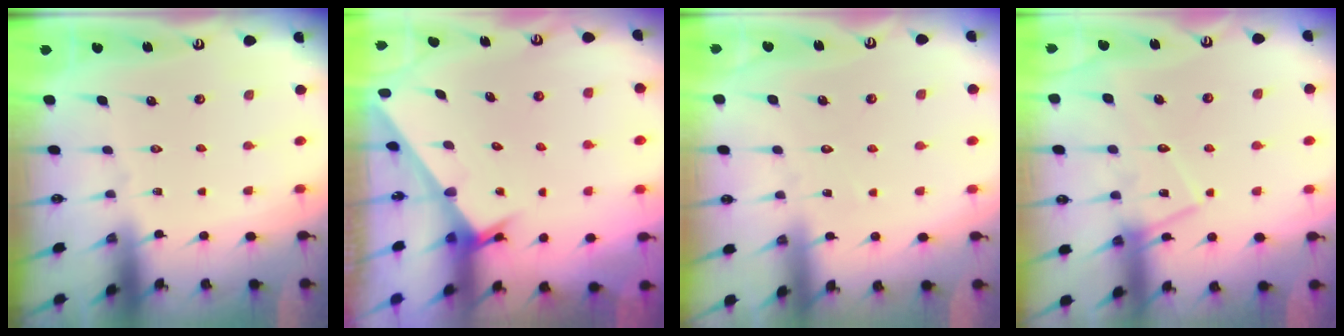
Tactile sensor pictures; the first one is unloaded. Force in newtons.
{"total": 2.5, "press": 2.5, "slide": 0.1}
{"total": 4.9, "press": 4.9, "slide": 0.4}
{"total": 14.6, "press": 14.6, "slide": 1.1}